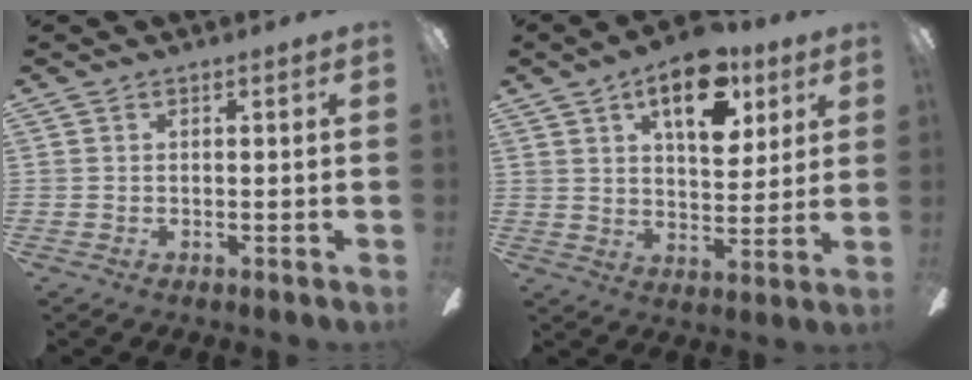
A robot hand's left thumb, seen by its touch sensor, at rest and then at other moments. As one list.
[{"total": 14.6, "force": [7.7, 7.5, 9.9], "torque": [-0.131, -0.021, 0.128]}]